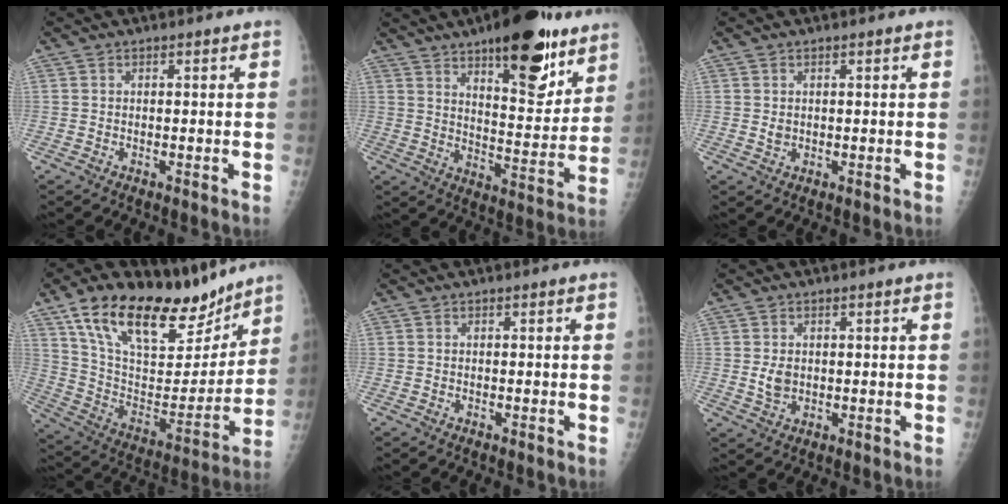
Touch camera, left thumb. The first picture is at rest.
{"total": 20.1, "force": [12.4, 7.4, 13.9], "torque": [-0.154, -0.071, 0.187]}
{"total": 1.2, "force": [0.3, 1.0, 0.7], "torque": [-0.008, -0.003, 0.010]}
{"total": 26.5, "force": [18.4, 11.2, 15.5], "torque": [-0.217, -0.057, 0.312]}
{"total": 0.0}
{"total": 3.0, "force": [0.3, 2.2, 2.0], "torque": [-0.029, -0.006, 0.012]}